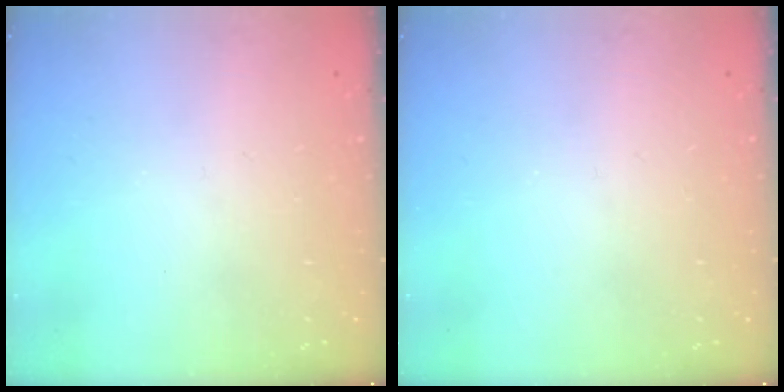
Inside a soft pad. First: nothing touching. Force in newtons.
{"total": 0.0}